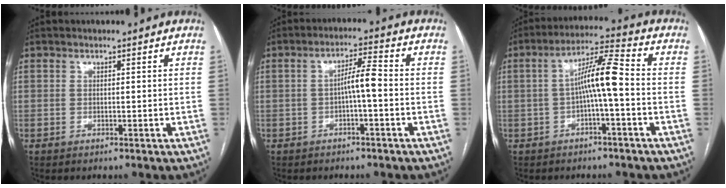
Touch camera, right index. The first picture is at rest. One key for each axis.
{"total": 4.4, "fx": -0.7, "fy": 0.4, "fz": 4.3, "tx": -0.068, "ty": 0.015, "tz": -0.009}
{"total": 7.9, "fx": -0.8, "fy": 0.6, "fz": 7.8, "tx": -0.137, "ty": 0.028, "tz": -0.017}